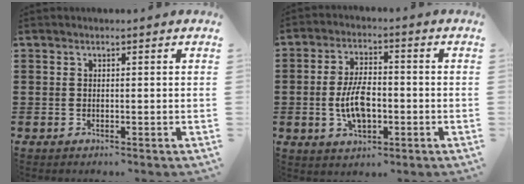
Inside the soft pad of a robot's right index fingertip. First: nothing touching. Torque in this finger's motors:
{"motor_torque": [2.14, 0.00, 0.32, 0.14]}